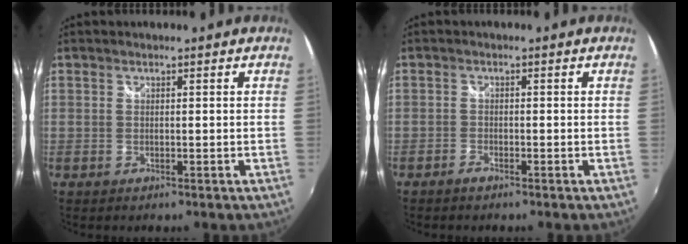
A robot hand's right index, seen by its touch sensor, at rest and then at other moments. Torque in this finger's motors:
{"motor_torque": [0.16, -0.15, 0.11, 0.01]}